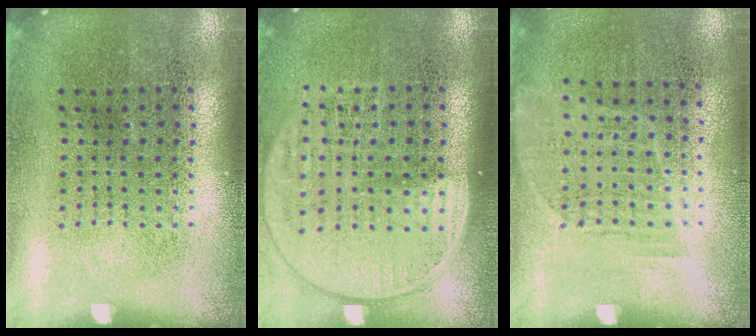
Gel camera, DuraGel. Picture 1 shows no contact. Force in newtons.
{"total": 1.5, "press": 1.3, "slide": 0.8}
{"total": 1.1, "press": 0.8, "slide": 0.7}